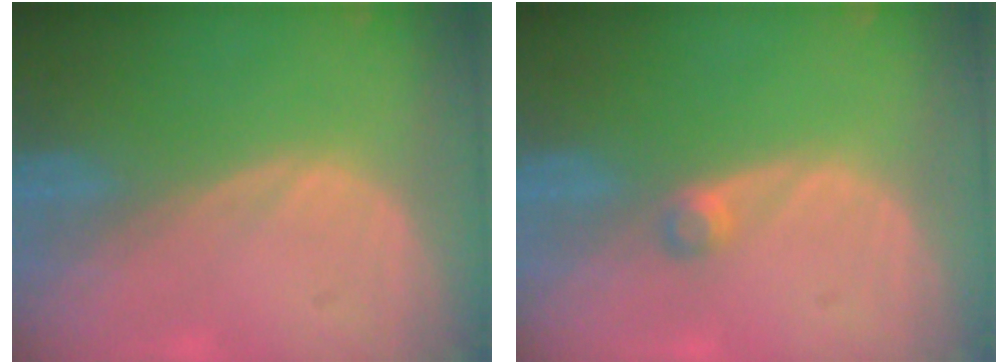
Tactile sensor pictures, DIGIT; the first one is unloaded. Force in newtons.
{"total": 1.6, "press": 1.4, "slide": 0.8}